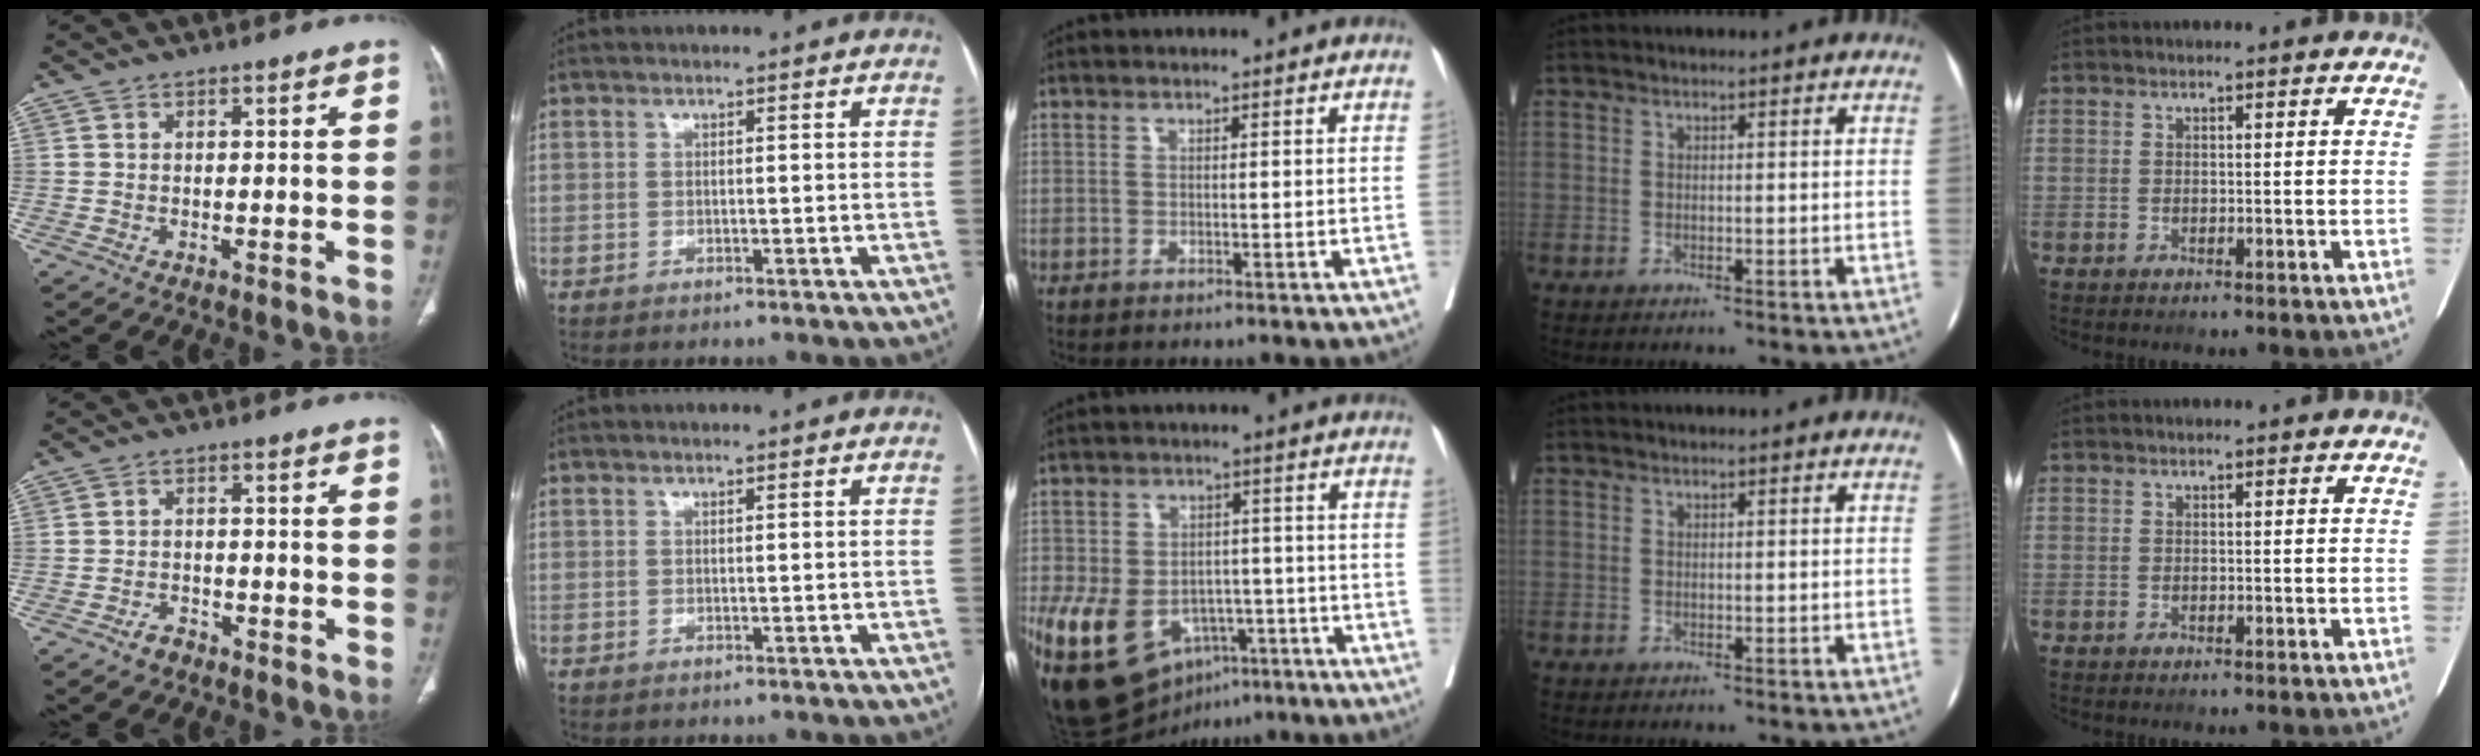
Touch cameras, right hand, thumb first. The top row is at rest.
{"thumb": {"total": 2.5, "force": [-1.8, 1.5, 0.9], "torque": [-0.017, 0.013, -0.028]}, "middle": {"total": 17.3, "force": [-7.7, 11.4, 10.4], "torque": [-0.217, 0.005, -0.107]}}